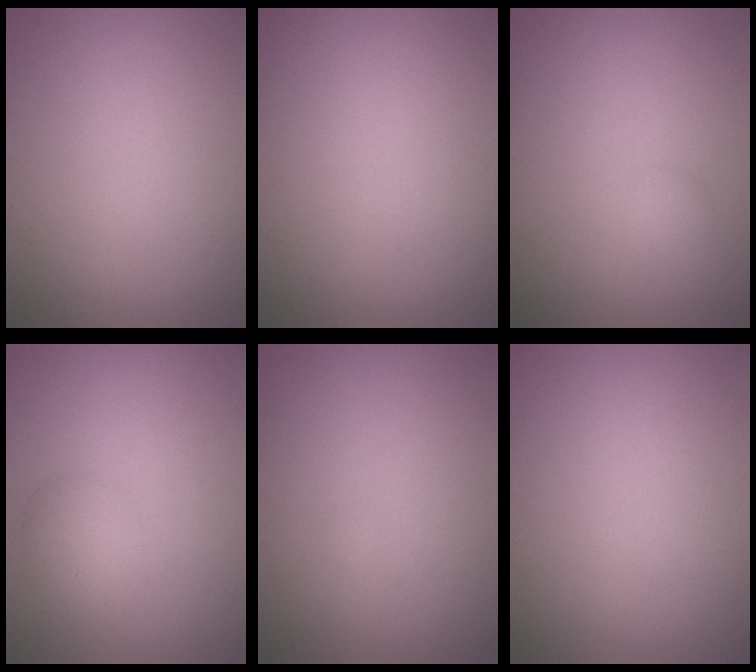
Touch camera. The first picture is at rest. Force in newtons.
{"total": 0.0}
{"total": 0.9, "press": 0.9, "slide": 0.0}
{"total": 2.1, "press": 2.1, "slide": 0.1}
{"total": 0.0}
{"total": 0.0}